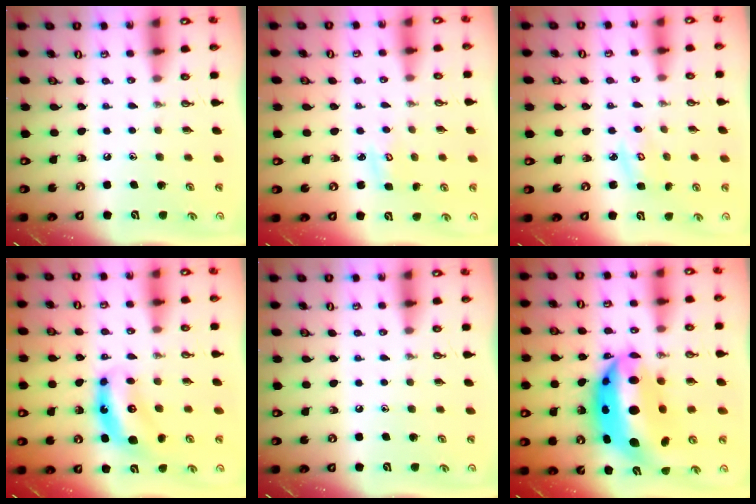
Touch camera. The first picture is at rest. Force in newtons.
{"total": 2.9, "press": 2.9, "slide": 0.3}
{"total": 3.4, "press": 3.4, "slide": 0.3}
{"total": 6.7, "press": 6.7, "slide": 0.4}
{"total": 0.0}
{"total": 20.7, "press": 20.7, "slide": 1.6}